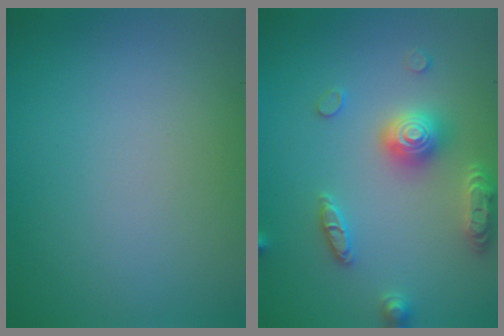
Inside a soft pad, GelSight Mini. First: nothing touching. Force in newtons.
{"total": 4.9, "press": 4.8, "slide": 0.8}